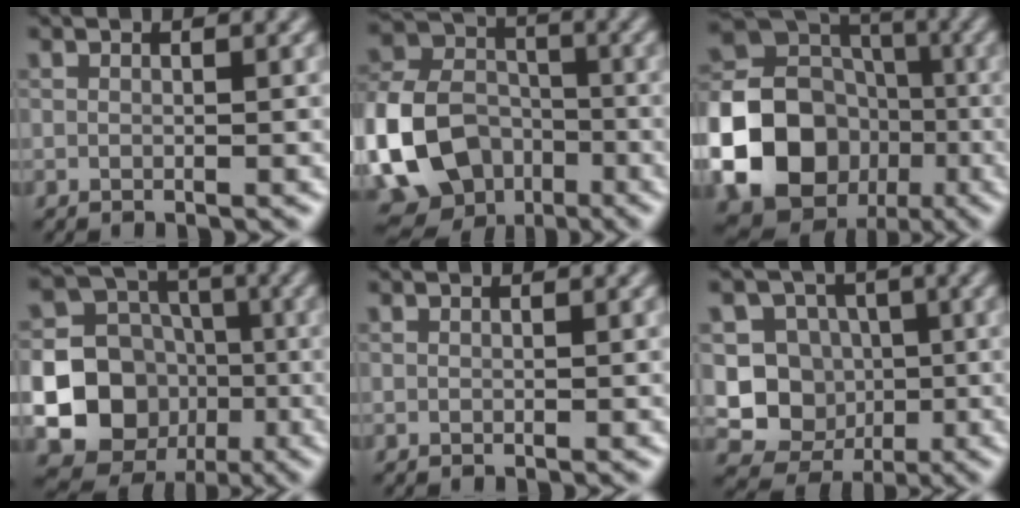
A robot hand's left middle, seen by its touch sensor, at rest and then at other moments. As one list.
[{"total": 11.4, "force": [-4.1, 8.7, 6.1], "torque": [-0.133, -0.020, -0.083]}, {"total": 24.0, "force": [-7.4, 21.3, 8.3], "torque": [-0.197, -0.047, -0.160]}, {"total": 19.2, "force": [-4.6, 18.0, 4.8], "torque": [-0.131, -0.039, -0.091]}, {"total": 0.0}, {"total": 7.8, "force": [-0.9, 7.4, 2.5], "torque": [-0.020, 0.015, -0.041]}]